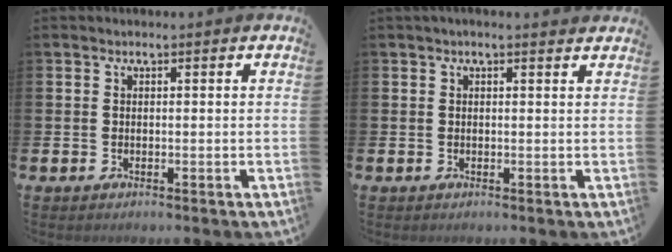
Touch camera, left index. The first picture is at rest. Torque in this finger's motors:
{"motor_torque": [0.85, -1.17, 0.13, 0.01]}